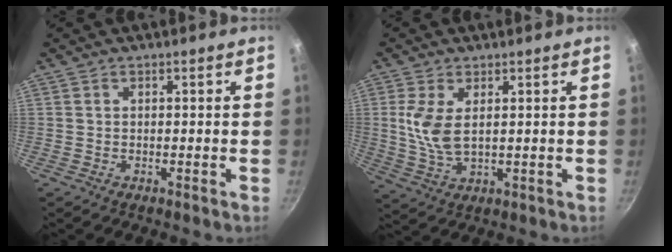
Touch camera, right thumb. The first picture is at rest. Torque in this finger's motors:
{"motor_torque": [-0.90, 0.51, 1.11, 0.19, 0.09]}